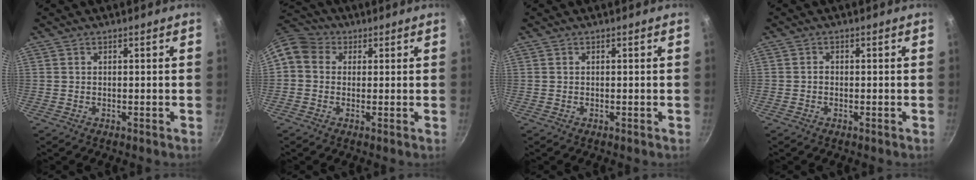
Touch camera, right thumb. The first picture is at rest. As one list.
[{"total": 7.2, "force": [1.2, 6.1, 3.5], "torque": [-0.051, 0.017, 0.001]}, {"total": 0.0}, {"total": 0.8, "force": [-0.3, 0.7, 0.4], "torque": [-0.005, 0.004, -0.007]}]